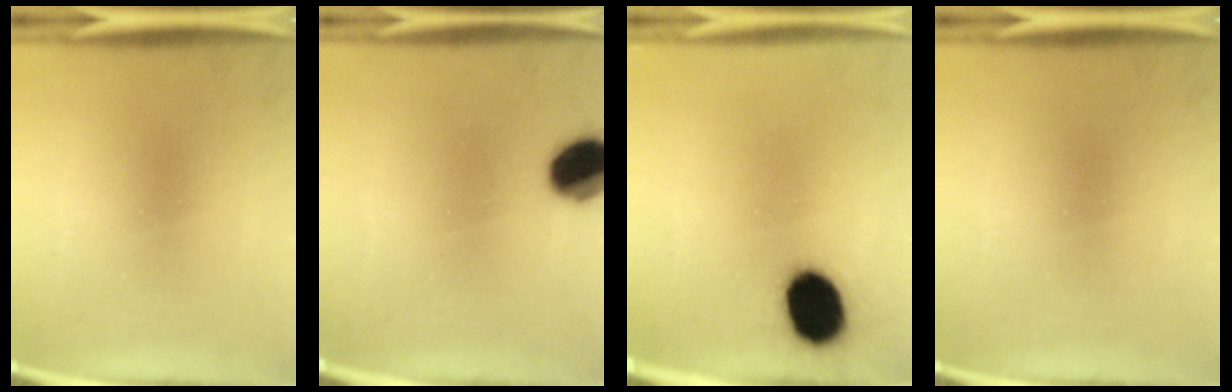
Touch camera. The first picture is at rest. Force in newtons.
{"total": 11.3}
{"total": 14.5}
{"total": 0.0}